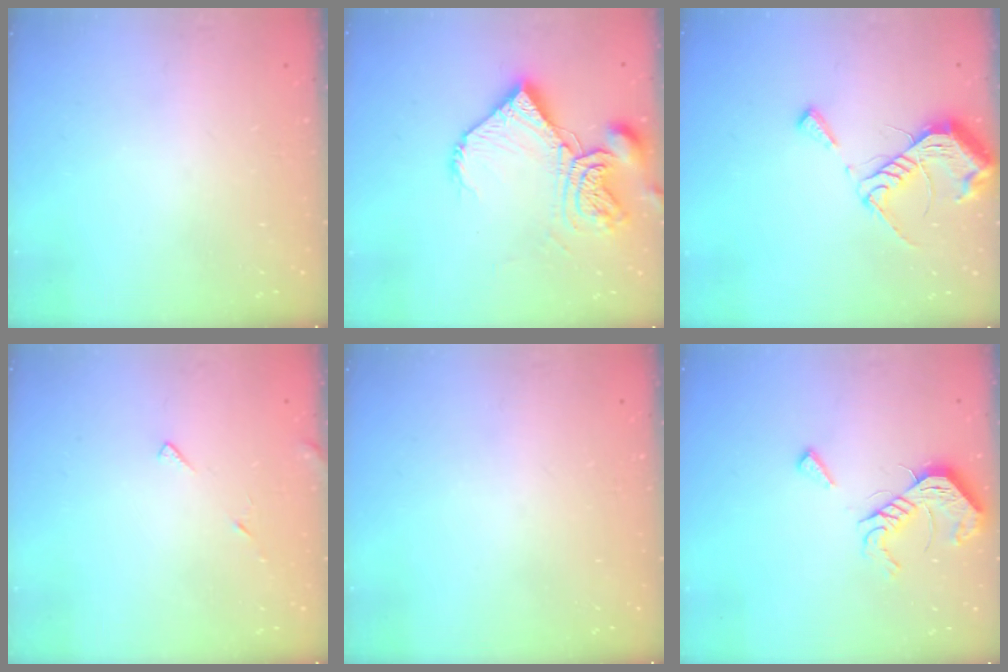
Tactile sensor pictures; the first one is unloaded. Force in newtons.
{"total": 14.2, "press": 14.1, "slide": 1.9}
{"total": 10.1, "press": 10.1, "slide": 0.7}
{"total": 5.7, "press": 5.7, "slide": 0.6}
{"total": 0.0}
{"total": 11.8, "press": 11.8, "slide": 0.8}